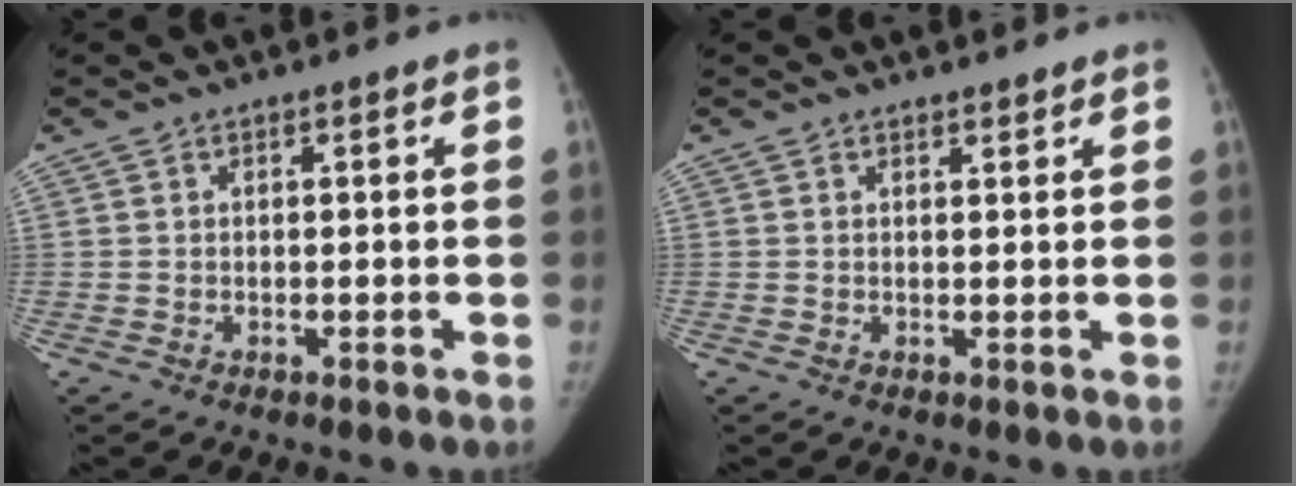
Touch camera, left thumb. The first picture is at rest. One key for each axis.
{"total": 1.3, "fx": 1.2, "fy": 0.5, "fz": 0.1, "tx": 0.011, "ty": -0.009, "tz": 0.016}